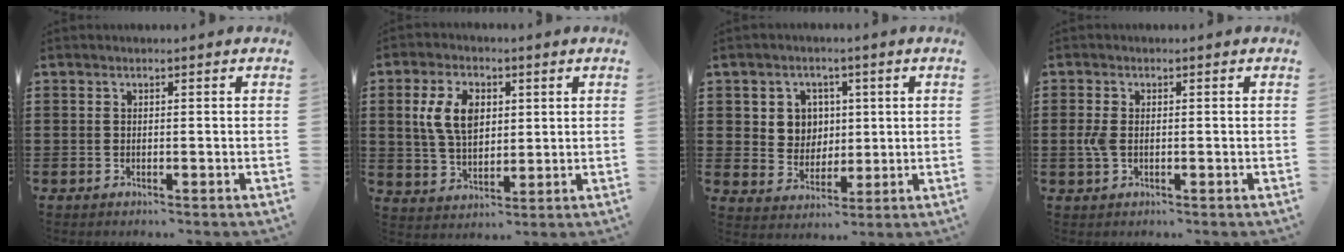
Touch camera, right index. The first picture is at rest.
{"total": 8.1, "force": [1.9, 5.1, 5.9], "torque": [-0.134, 0.010, 0.029]}
{"total": 5.2, "force": [1.6, 4.9, 1.0], "torque": [-0.037, 0.011, 0.025]}
{"total": 2.9, "force": [-0.2, 1.8, 2.3], "torque": [-0.069, -0.002, -0.011]}